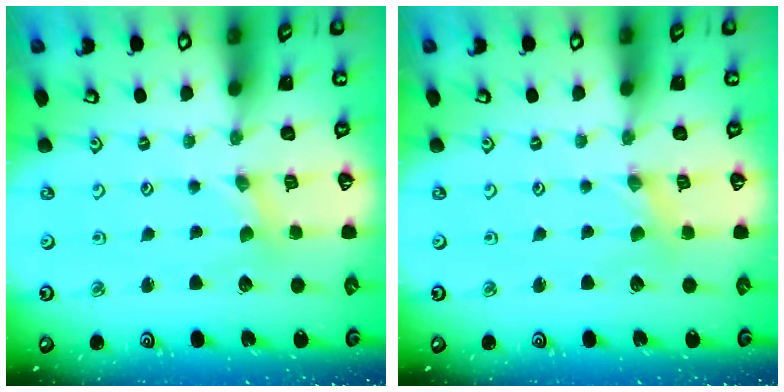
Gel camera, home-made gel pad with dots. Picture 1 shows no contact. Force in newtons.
{"total": 0.9, "press": 0.9, "slide": 0.1}